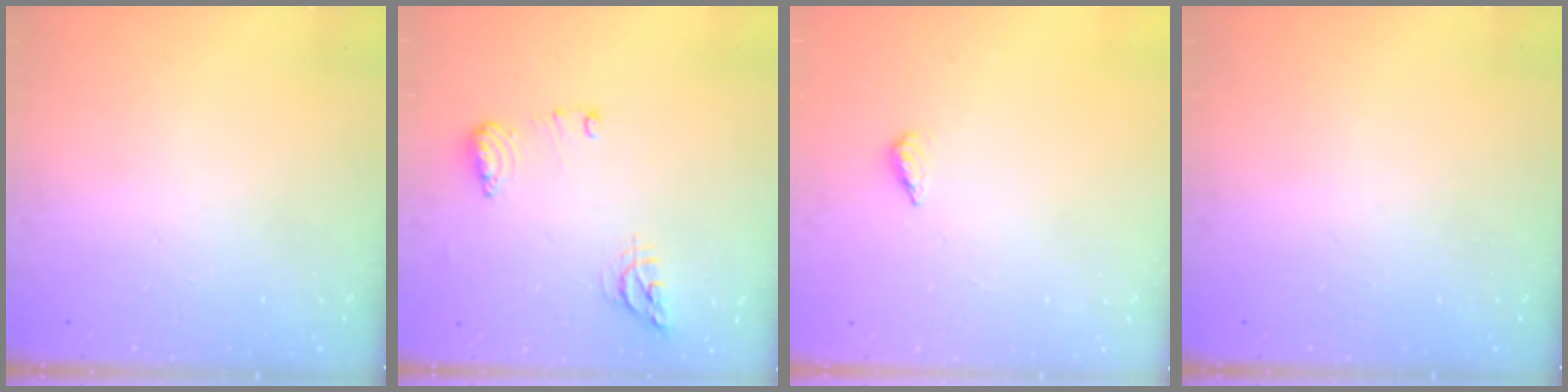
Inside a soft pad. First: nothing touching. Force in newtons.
{"total": 11.7, "press": 10.0, "slide": 6.1}
{"total": 2.1, "press": 1.9, "slide": 0.8}
{"total": 0.0}